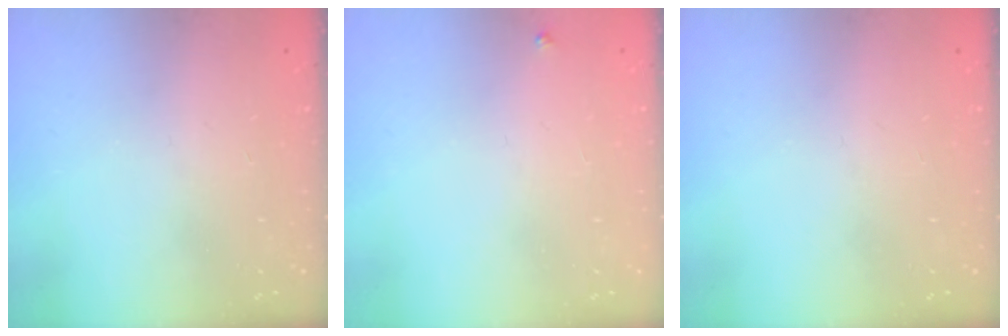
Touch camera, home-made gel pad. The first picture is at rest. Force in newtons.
{"total": 2.7, "press": 2.7, "slide": 0.3}
{"total": 0.0}